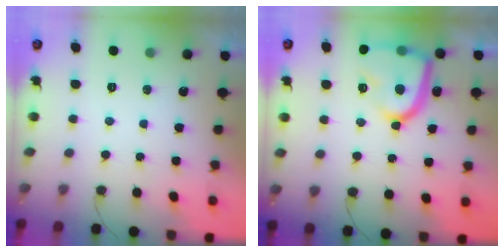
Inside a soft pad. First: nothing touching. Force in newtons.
{"total": 17.9, "press": 17.8, "slide": 1.6}